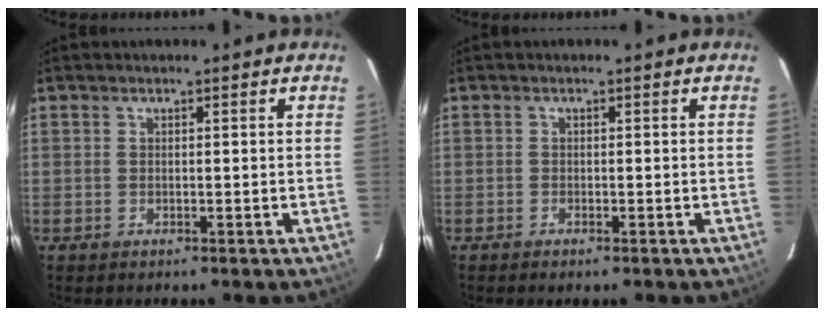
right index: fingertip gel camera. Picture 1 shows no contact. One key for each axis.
{"total": 0.8, "fx": -0.7, "fy": 0.2, "fz": 0.4, "tx": -0.010, "ty": -0.002, "tz": -0.013}